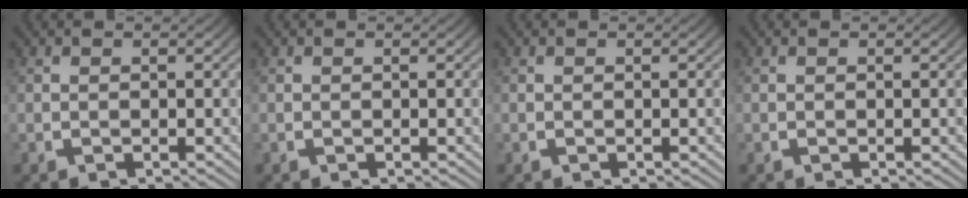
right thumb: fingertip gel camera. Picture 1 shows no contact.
{"total": 0.0}
{"total": 0.0}
{"total": 0.0}